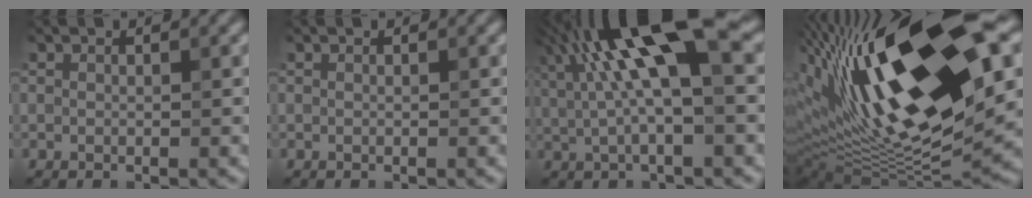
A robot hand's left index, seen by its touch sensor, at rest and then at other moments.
{"total": 0.0}
{"total": 11.2, "force": [3.4, 3.1, 10.2], "torque": [-0.180, 0.010, 0.050]}
{"total": 19.7, "force": [5.5, 6.5, 17.8], "torque": [-0.305, 0.013, 0.083]}